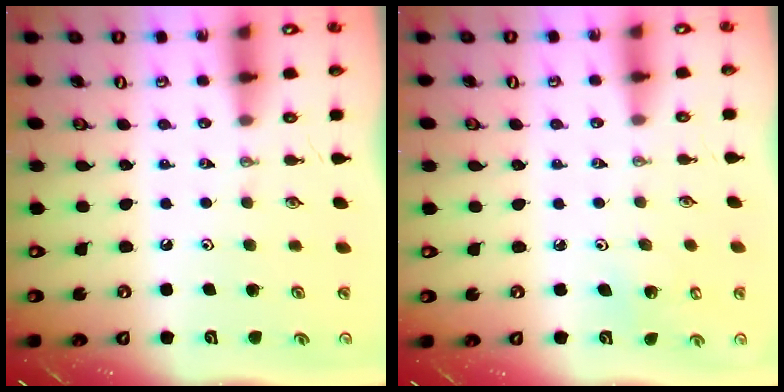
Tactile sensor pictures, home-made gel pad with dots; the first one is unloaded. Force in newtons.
{"total": 2.7, "press": 2.7, "slide": 0.2}